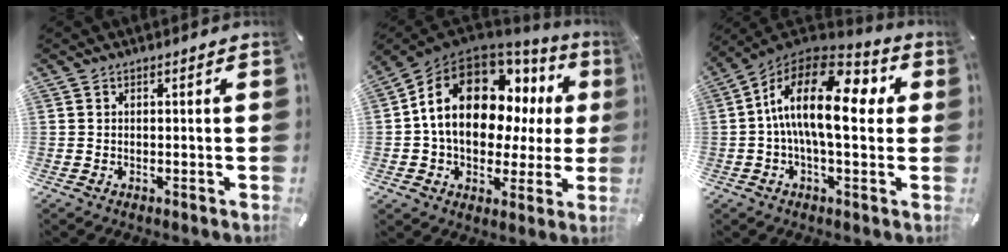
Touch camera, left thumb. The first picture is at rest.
{"total": 18.2, "force": [4.7, 12.7, 12.2], "torque": [-0.207, -0.024, 0.079]}
{"total": 18.9, "force": [1.9, 8.9, 16.6], "torque": [-0.314, -0.011, 0.024]}